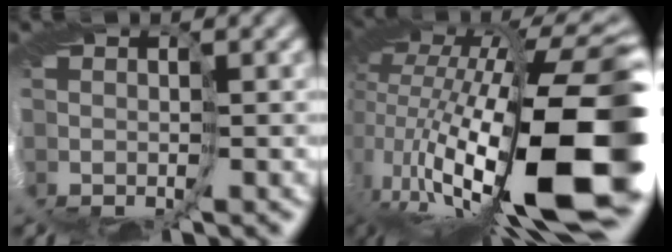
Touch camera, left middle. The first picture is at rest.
{"total": 16.2, "force": [-2.8, 5.0, 15.1], "torque": [-0.244, 0.000, -0.046]}